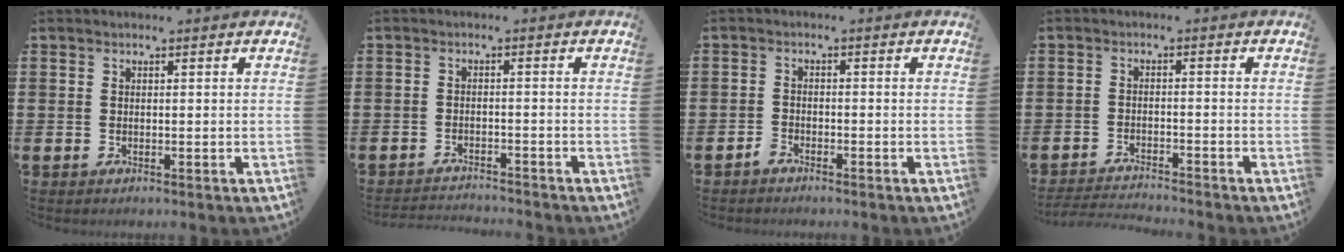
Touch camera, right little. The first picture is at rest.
{"total": 2.0, "force": [-1.9, -0.1, -0.2], "torque": [-0.002, 0.003, -0.043]}
{"total": 1.5, "force": [-1.4, 0.5, 0.4], "torque": [-0.009, 0.003, -0.028]}
{"total": 2.3, "force": [-2.3, -0.2, 0.1], "torque": [-0.004, 0.001, -0.049]}